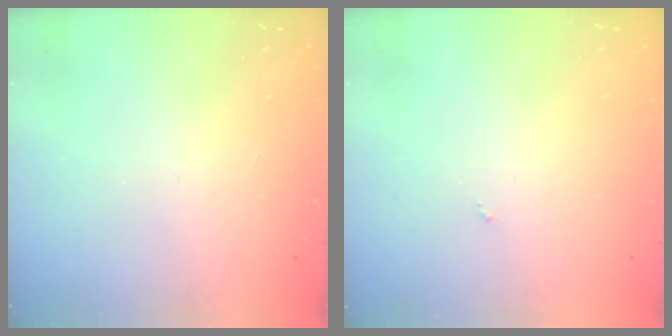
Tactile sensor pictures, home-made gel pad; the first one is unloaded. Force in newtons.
{"total": 0.0}